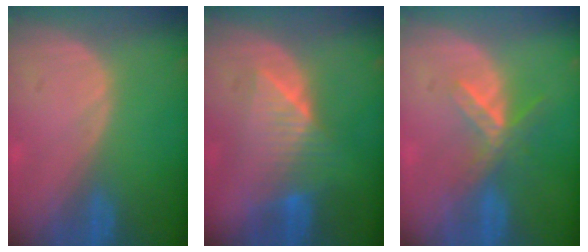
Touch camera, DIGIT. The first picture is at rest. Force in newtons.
{"total": 6.7, "press": 6.7, "slide": 0.6}
{"total": 5.6, "press": 4.9, "slide": 2.7}